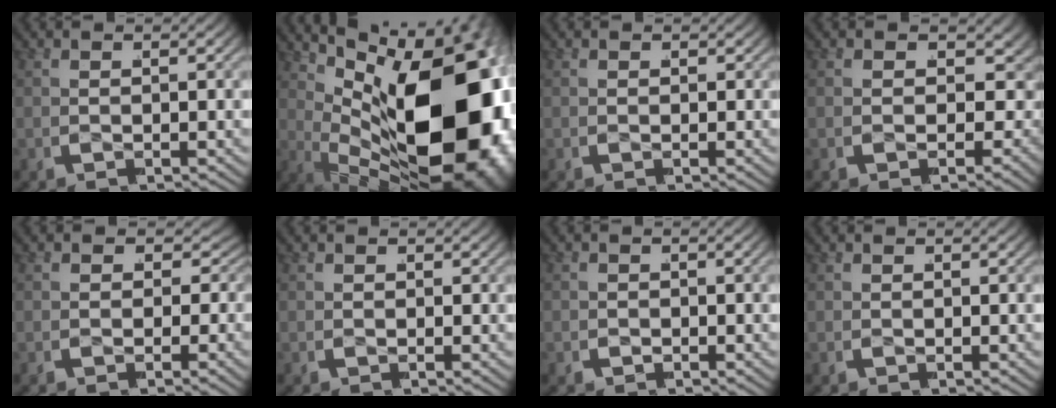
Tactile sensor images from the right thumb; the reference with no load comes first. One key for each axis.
{"total": 27.4, "fx": -1.7, "fy": 15.5, "fz": 22.5, "tx": -0.336, "ty": -0.049, "tz": 0.006}
{"total": 1.1, "fx": 0.3, "fy": 0.8, "fz": 0.7, "tx": -0.008, "ty": -0.006, "tz": 0.004}
{"total": 8.3, "fx": -1.2, "fy": 5.5, "fz": 6.0, "tx": -0.090, "ty": -0.020, "tz": -0.005}
{"total": 5.5, "fx": -0.6, "fy": 3.6, "fz": 4.1, "tx": -0.052, "ty": -0.008, "tz": -0.005}
{"total": 0.8, "fx": 0.2, "fy": 0.6, "fz": 0.4, "tx": -0.004, "ty": -0.004, "tz": 0.003}
{"total": 0.6, "fx": -0.4, "fy": 0.4, "fz": -0.1, "tx": 0.005, "ty": 0.004, "tz": -0.009}
{"total": 0.0}